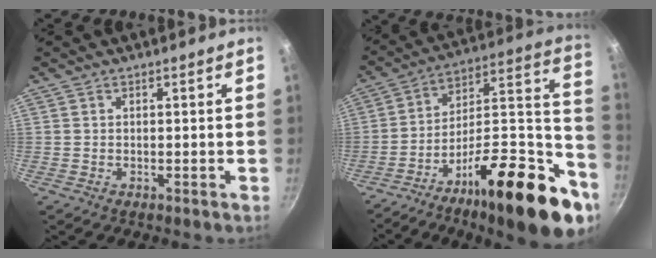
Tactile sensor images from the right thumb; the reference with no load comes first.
{"total": 30.3, "force": [-15.1, 10.2, 24.2], "torque": [-0.282, 0.092, -0.236]}